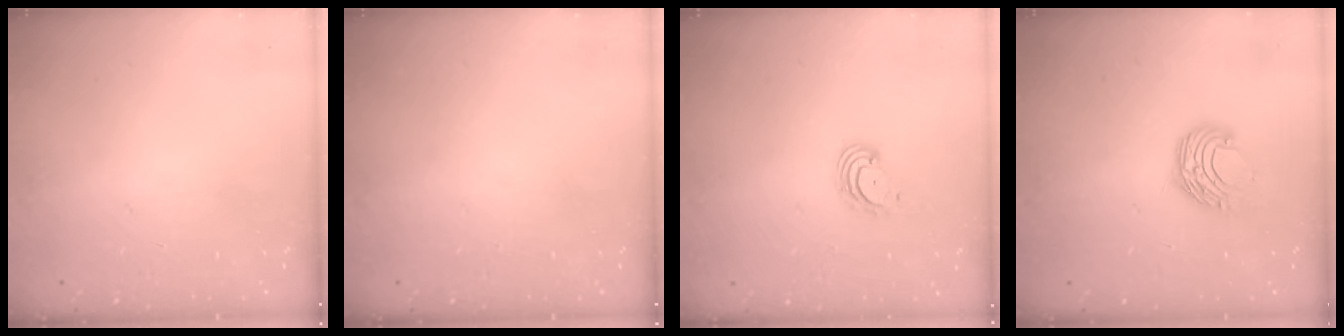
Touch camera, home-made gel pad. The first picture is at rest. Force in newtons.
{"total": 0.0}
{"total": 3.5, "press": 3.5, "slide": 0.4}
{"total": 8.1, "press": 8.1, "slide": 0.4}